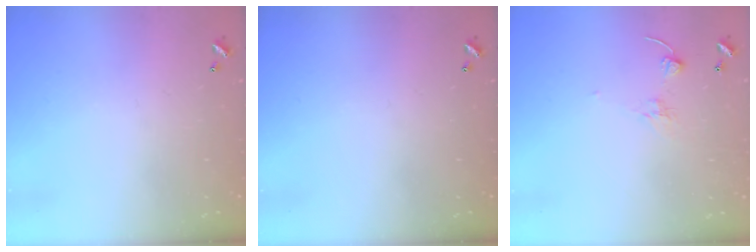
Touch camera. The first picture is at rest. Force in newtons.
{"total": 0.0}
{"total": 1.7, "press": 1.5, "slide": 0.7}